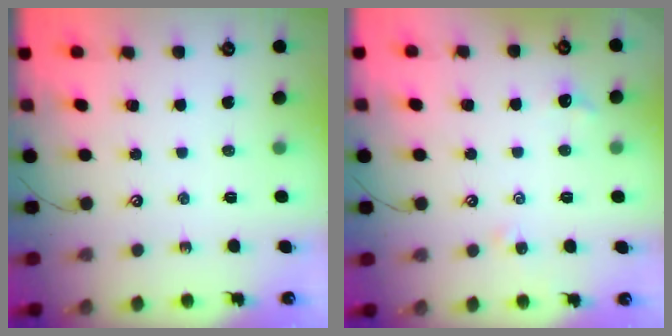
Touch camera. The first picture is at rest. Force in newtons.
{"total": 1.6, "press": 1.5, "slide": 0.6}